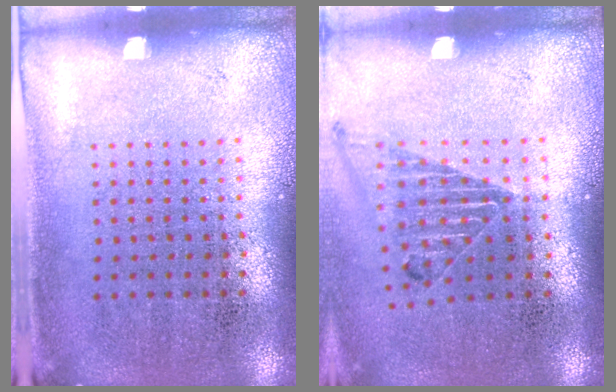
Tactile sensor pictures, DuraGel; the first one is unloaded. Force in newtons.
{"total": 1.2, "press": 1.1, "slide": 0.3}